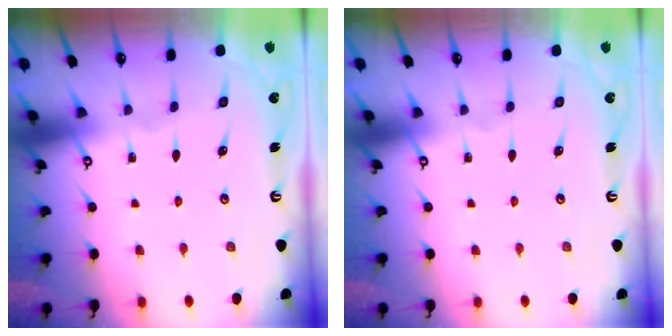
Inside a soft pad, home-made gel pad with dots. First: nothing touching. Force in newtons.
{"total": 0.0}